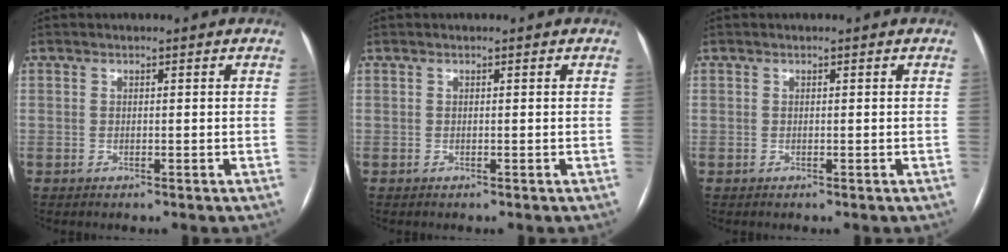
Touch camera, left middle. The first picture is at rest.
{"total": 0.0}
{"total": 0.0}